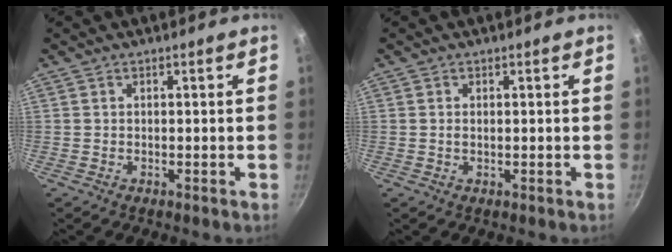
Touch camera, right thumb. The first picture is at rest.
{"total": 0.6, "force": [0.2, 0.3, 0.4], "torque": [-0.009, -0.001, 0.003]}